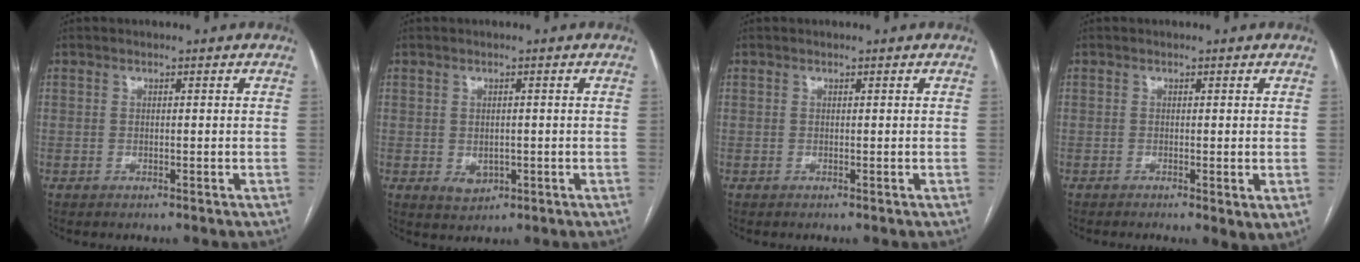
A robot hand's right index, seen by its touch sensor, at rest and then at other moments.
{"total": 2.8, "force": [-0.5, 2.2, 1.7], "torque": [-0.026, -0.001, 0.006]}
{"total": 0.0}
{"total": 2.8, "force": [-0.9, 0.7, 2.6], "torque": [-0.033, -0.009, -0.012]}